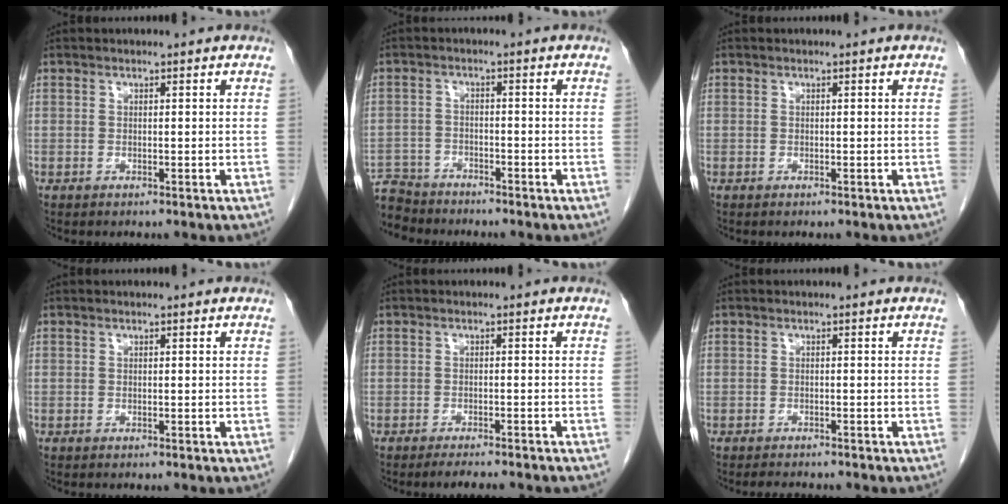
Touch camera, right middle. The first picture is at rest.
{"total": 7.1, "force": [-6.6, 2.5, -0.1], "torque": [-0.004, 0.000, -0.122]}
{"total": 0.0}
{"total": 0.0}
{"total": 6.6, "force": [-5.7, 0.7, 3.1], "torque": [-0.031, -0.008, -0.077]}
{"total": 2.8, "force": [-2.6, 0.5, 1.0], "torque": [-0.017, -0.007, -0.034]}